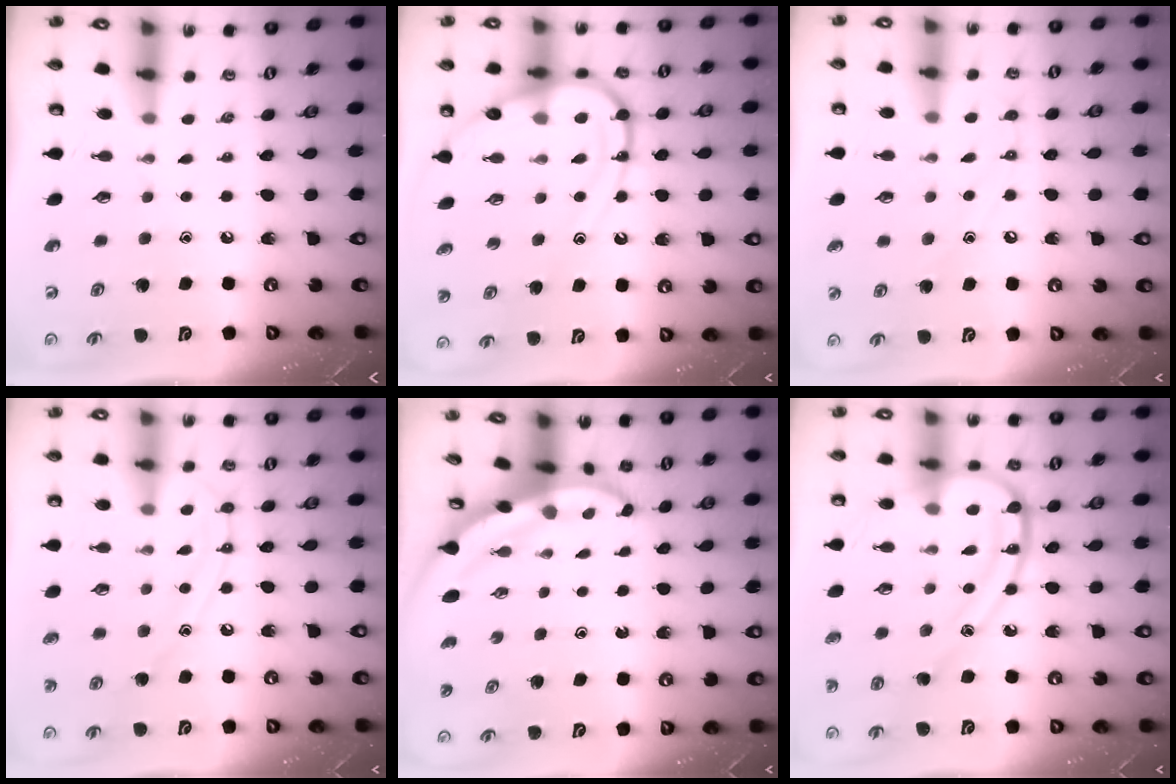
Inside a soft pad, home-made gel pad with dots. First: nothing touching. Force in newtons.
{"total": 14.6, "press": 14.6, "slide": 1.4}
{"total": 6.8, "press": 6.8, "slide": 0.6}
{"total": 11.5, "press": 11.4, "slide": 1.0}
{"total": 3.9, "press": 3.9, "slide": 0.5}
{"total": 16.9, "press": 16.8, "slide": 1.3}